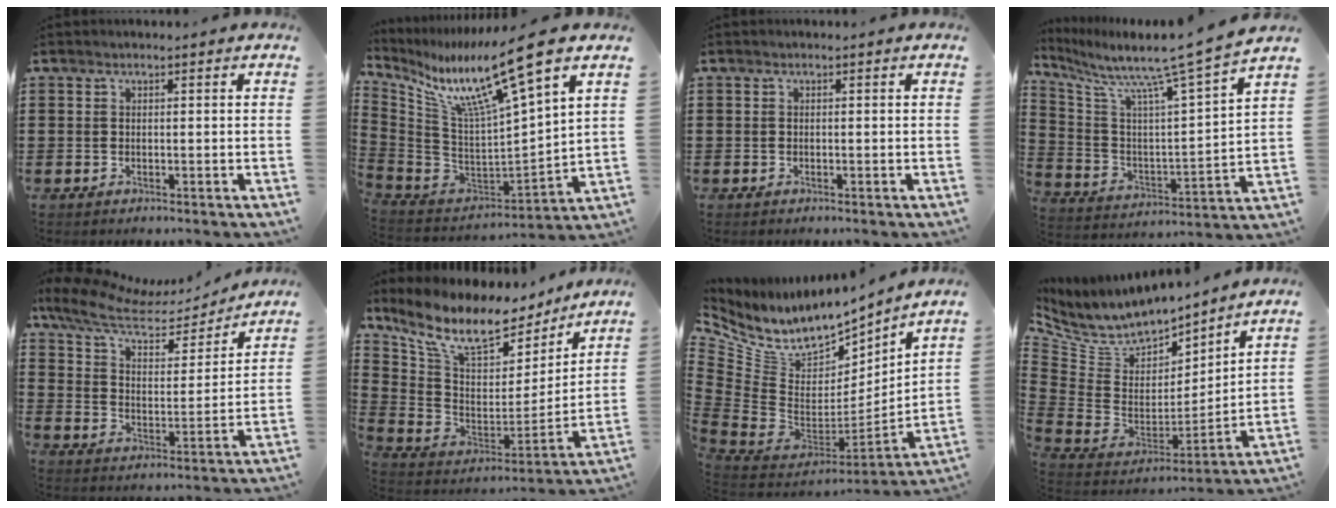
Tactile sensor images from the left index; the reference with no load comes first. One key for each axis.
{"total": 13.3, "fx": 8.4, "fy": 0.7, "fz": 10.3, "tx": -0.210, "ty": -0.063, "tz": 0.129}
{"total": 0.0}
{"total": 8.9, "fx": 7.6, "fy": -0.6, "fz": 4.6, "tx": -0.114, "ty": -0.069, "tz": 0.114}
{"total": 9.2, "fx": 7.0, "fy": 3.3, "fz": 5.1, "tx": -0.126, "ty": -0.023, "tz": 0.119}
{"total": 11.2, "fx": 8.3, "fy": 4.0, "fz": 6.4, "tx": -0.156, "ty": -0.049, "tz": 0.144}
{"total": 8.8, "fx": 6.8, "fy": 4.5, "fz": 3.5, "tx": -0.121, "ty": -0.065, "tz": 0.120}
{"total": 6.6, "fx": 5.6, "fy": 2.9, "fz": 2.1, "tx": -0.075, "ty": -0.048, "tz": 0.098}